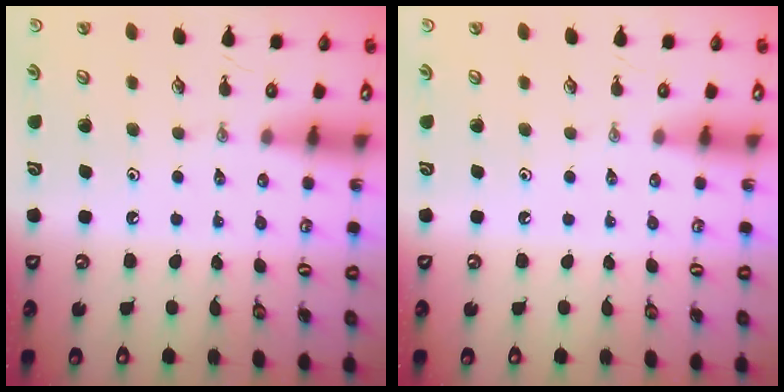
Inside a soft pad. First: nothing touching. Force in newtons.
{"total": 0.0}